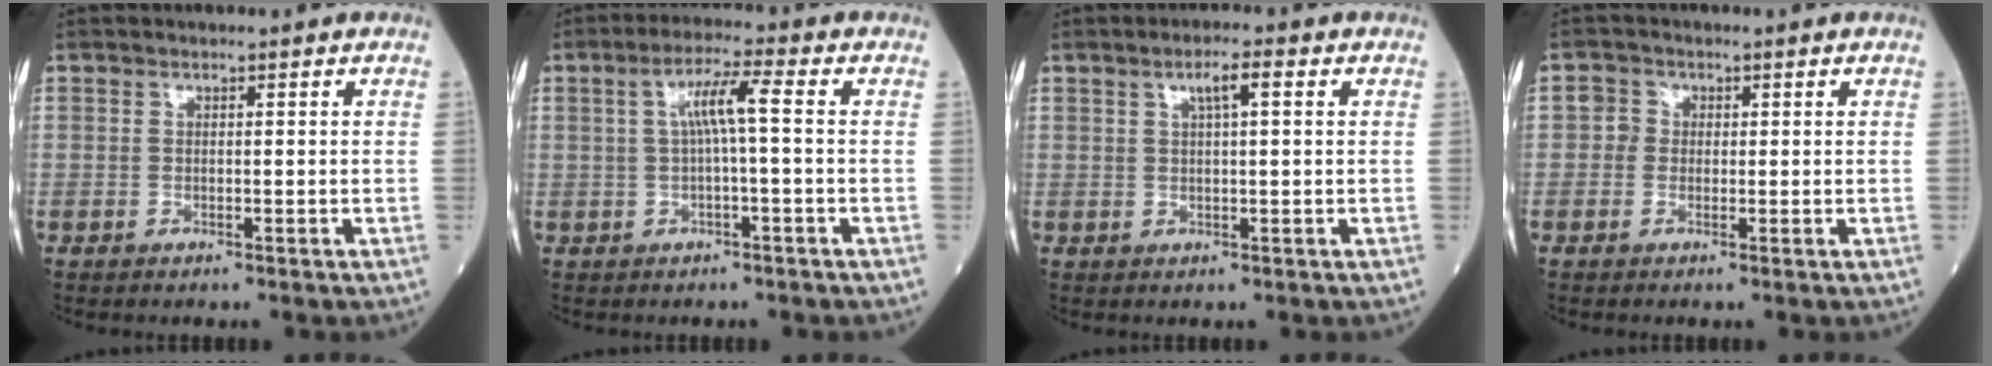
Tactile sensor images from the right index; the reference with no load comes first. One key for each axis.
{"total": 5.2, "fx": 0.5, "fy": 0.0, "fz": 5.2, "tx": -0.096, "ty": 0.017, "tz": 0.011}
{"total": 3.2, "fx": 1.2, "fy": 0.4, "fz": 2.9, "tx": -0.052, "ty": 0.008, "tz": 0.021}
{"total": 2.1, "fx": 0.0, "fy": 2.0, "fz": 0.5, "tx": 0.000, "ty": 0.005, "tz": -0.005}